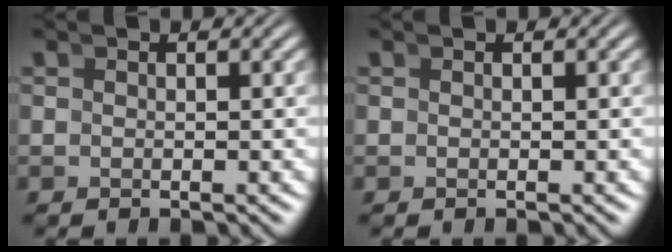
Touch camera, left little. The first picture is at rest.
{"total": 0.0}